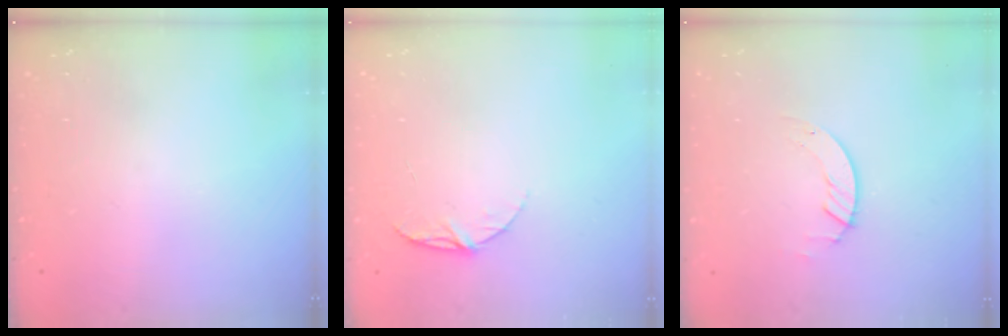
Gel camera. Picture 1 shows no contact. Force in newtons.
{"total": 5.6, "press": 5.6, "slide": 0.5}
{"total": 1.3, "press": 1.3, "slide": 0.2}